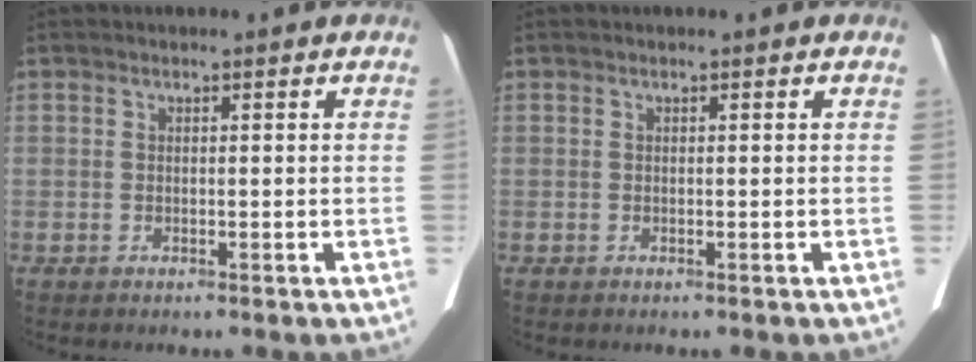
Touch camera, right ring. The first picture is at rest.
{"total": 0.0}